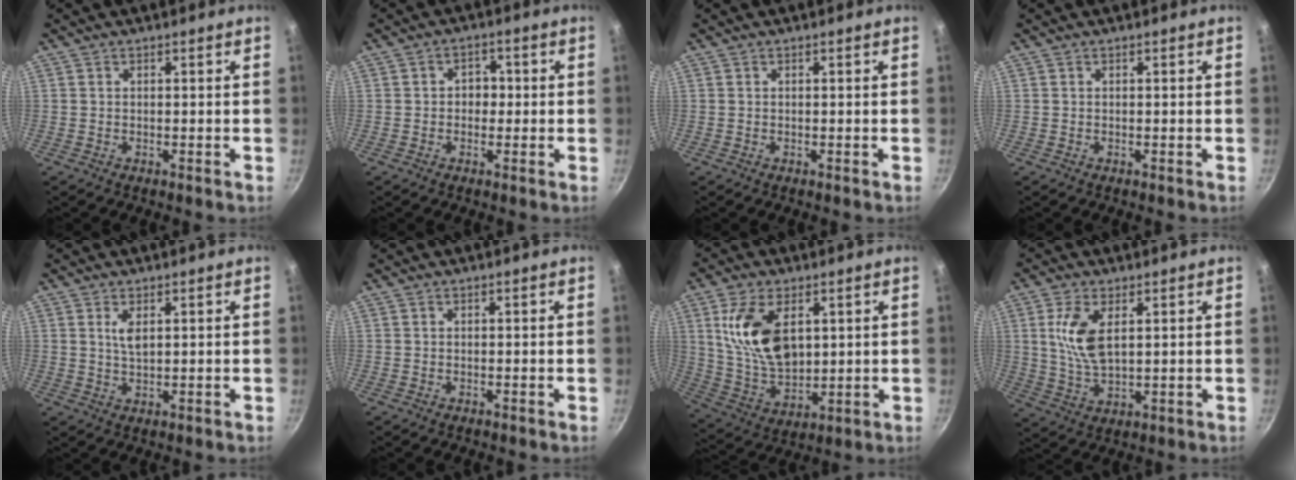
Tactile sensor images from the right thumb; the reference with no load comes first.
{"total": 3.5, "force": [-0.2, 3.0, 1.9], "torque": [-0.003, 0.009, -0.004]}
{"total": 0.0}
{"total": 0.0}
{"total": 2.9, "force": [1.1, 1.3, 2.4], "torque": [-0.046, -0.009, 0.025]}
{"total": 0.0}
{"total": 14.8, "force": [4.4, 8.7, 11.1], "torque": [-0.190, -0.027, 0.097]}
{"total": 8.8, "force": [2.5, 4.4, 7.1], "torque": [-0.142, -0.014, 0.056]}